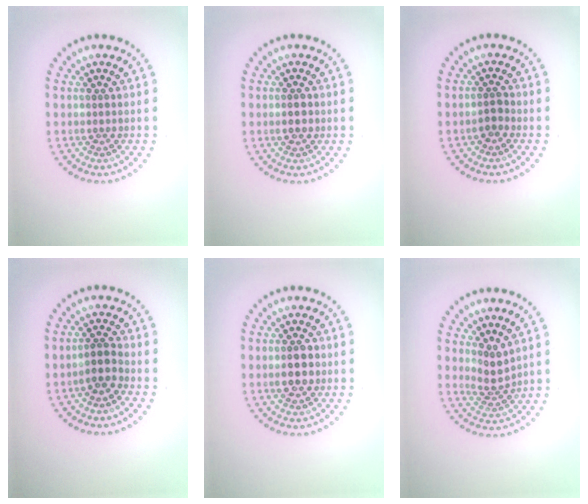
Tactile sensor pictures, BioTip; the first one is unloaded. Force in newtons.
{"total": 1.9, "press": 1.9, "slide": 0.1}
{"total": 1.2, "press": 1.1, "slide": 0.6}
{"total": 2.2, "press": 1.9, "slide": 1.2}
{"total": 2.8, "press": 2.8, "slide": 0.1}
{"total": 2.3, "press": 1.7, "slide": 1.6}